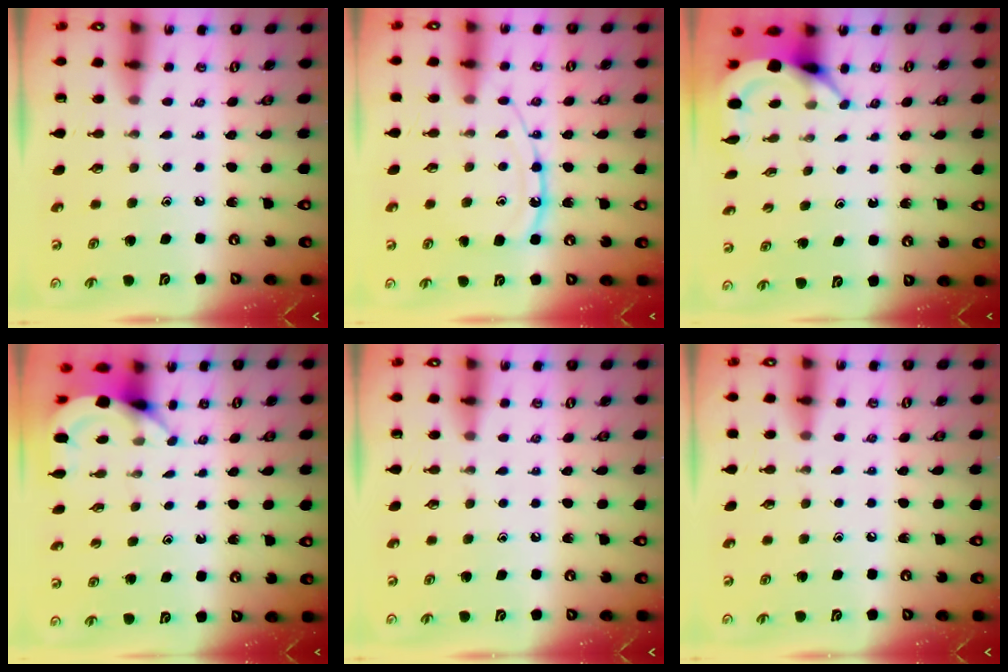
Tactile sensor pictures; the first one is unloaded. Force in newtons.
{"total": 12.6, "press": 12.6, "slide": 0.6}
{"total": 3.9, "press": 3.9, "slide": 0.1}
{"total": 3.9, "press": 3.8, "slide": 0.3}
{"total": 0.0}
{"total": 2.5, "press": 2.4, "slide": 0.4}